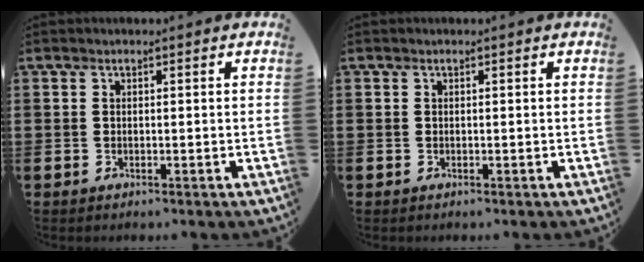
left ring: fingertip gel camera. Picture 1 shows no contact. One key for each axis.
{"total": 0.0}